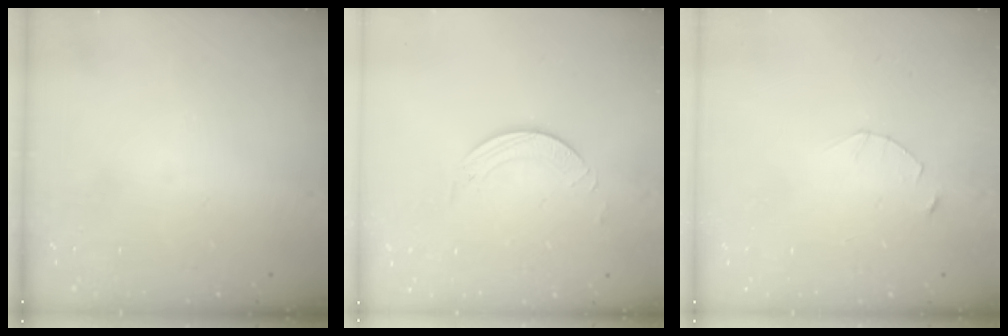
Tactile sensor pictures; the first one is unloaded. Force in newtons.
{"total": 2.5, "press": 2.5, "slide": 0.2}
{"total": 2.5, "press": 2.4, "slide": 0.3}